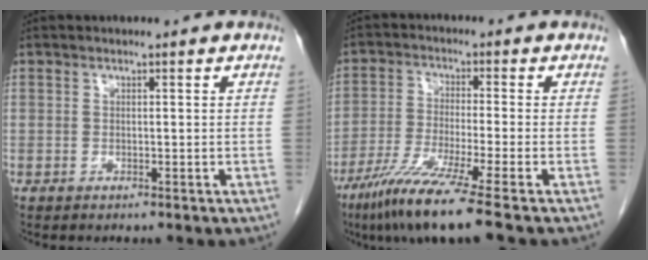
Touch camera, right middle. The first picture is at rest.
{"total": 10.0, "force": [-6.8, -1.4, 7.2], "torque": [-0.140, -0.040, -0.127]}